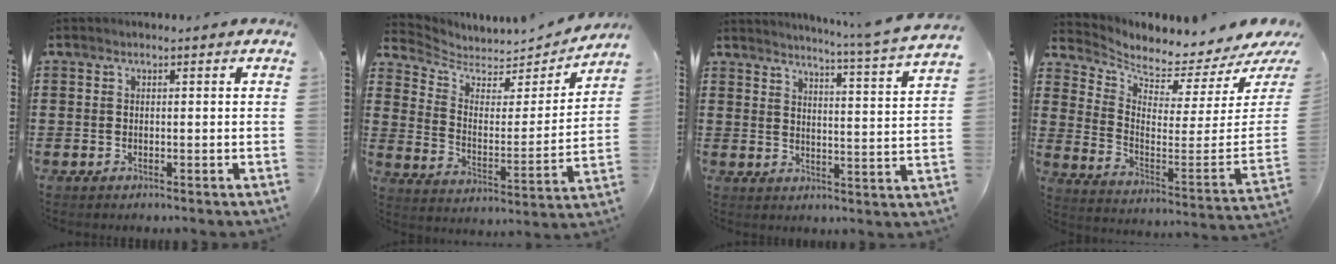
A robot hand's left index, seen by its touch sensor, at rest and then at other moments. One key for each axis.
{"total": 4.8, "fx": 4.3, "fy": 1.8, "fz": 1.2, "tx": -0.052, "ty": -0.035, "tz": 0.073}
{"total": 4.8, "fx": 4.1, "fy": -1.5, "fz": 1.9, "tx": -0.049, "ty": -0.044, "tz": 0.061}
{"total": 2.7, "fx": 2.7, "fy": 0.1, "fz": 0.3, "tx": -0.034, "ty": -0.055, "tz": 0.040}